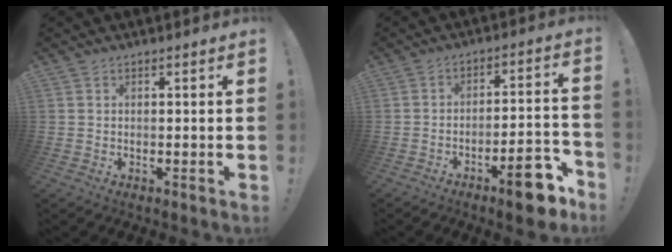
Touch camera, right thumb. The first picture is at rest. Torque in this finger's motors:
{"motor_torque": [1.41, 1.07, 1.14, -1.27, 0.32]}